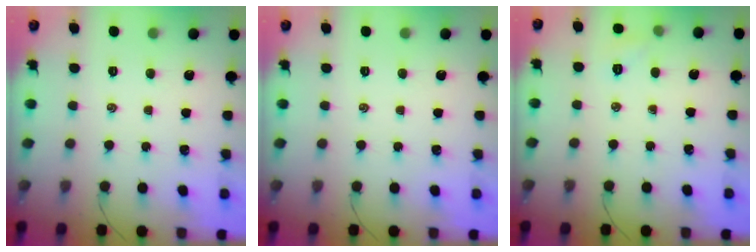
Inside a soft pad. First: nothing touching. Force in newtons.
{"total": 0.0}
{"total": 4.2, "press": 4.0, "slide": 1.1}